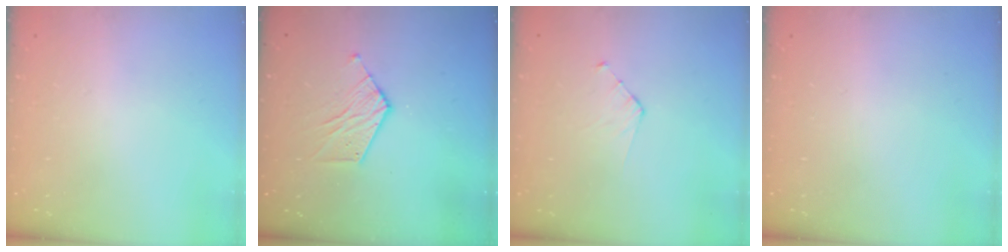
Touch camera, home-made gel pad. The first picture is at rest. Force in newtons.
{"total": 7.3, "press": 7.3, "slide": 0.2}
{"total": 3.2, "press": 3.1, "slide": 0.3}
{"total": 0.0}